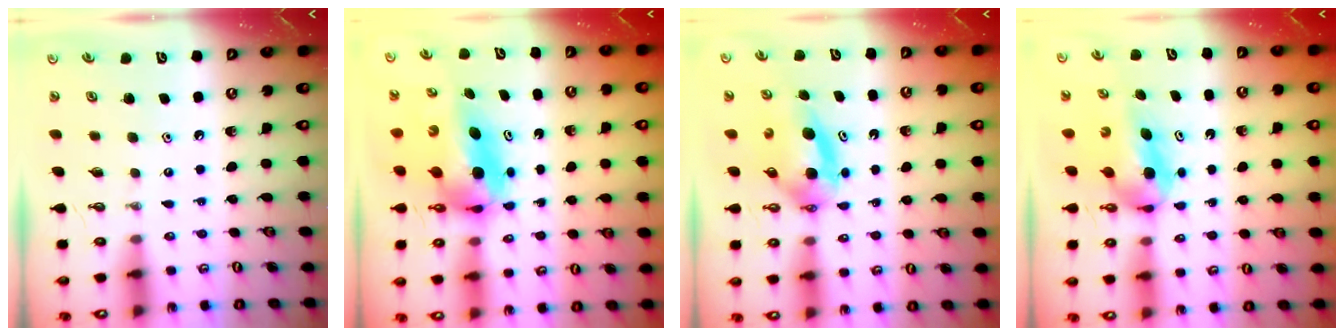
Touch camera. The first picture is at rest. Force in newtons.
{"total": 6.7, "press": 6.5, "slide": 1.5}
{"total": 7.0, "press": 6.3, "slide": 3.0}
{"total": 6.0, "press": 5.3, "slide": 2.9}